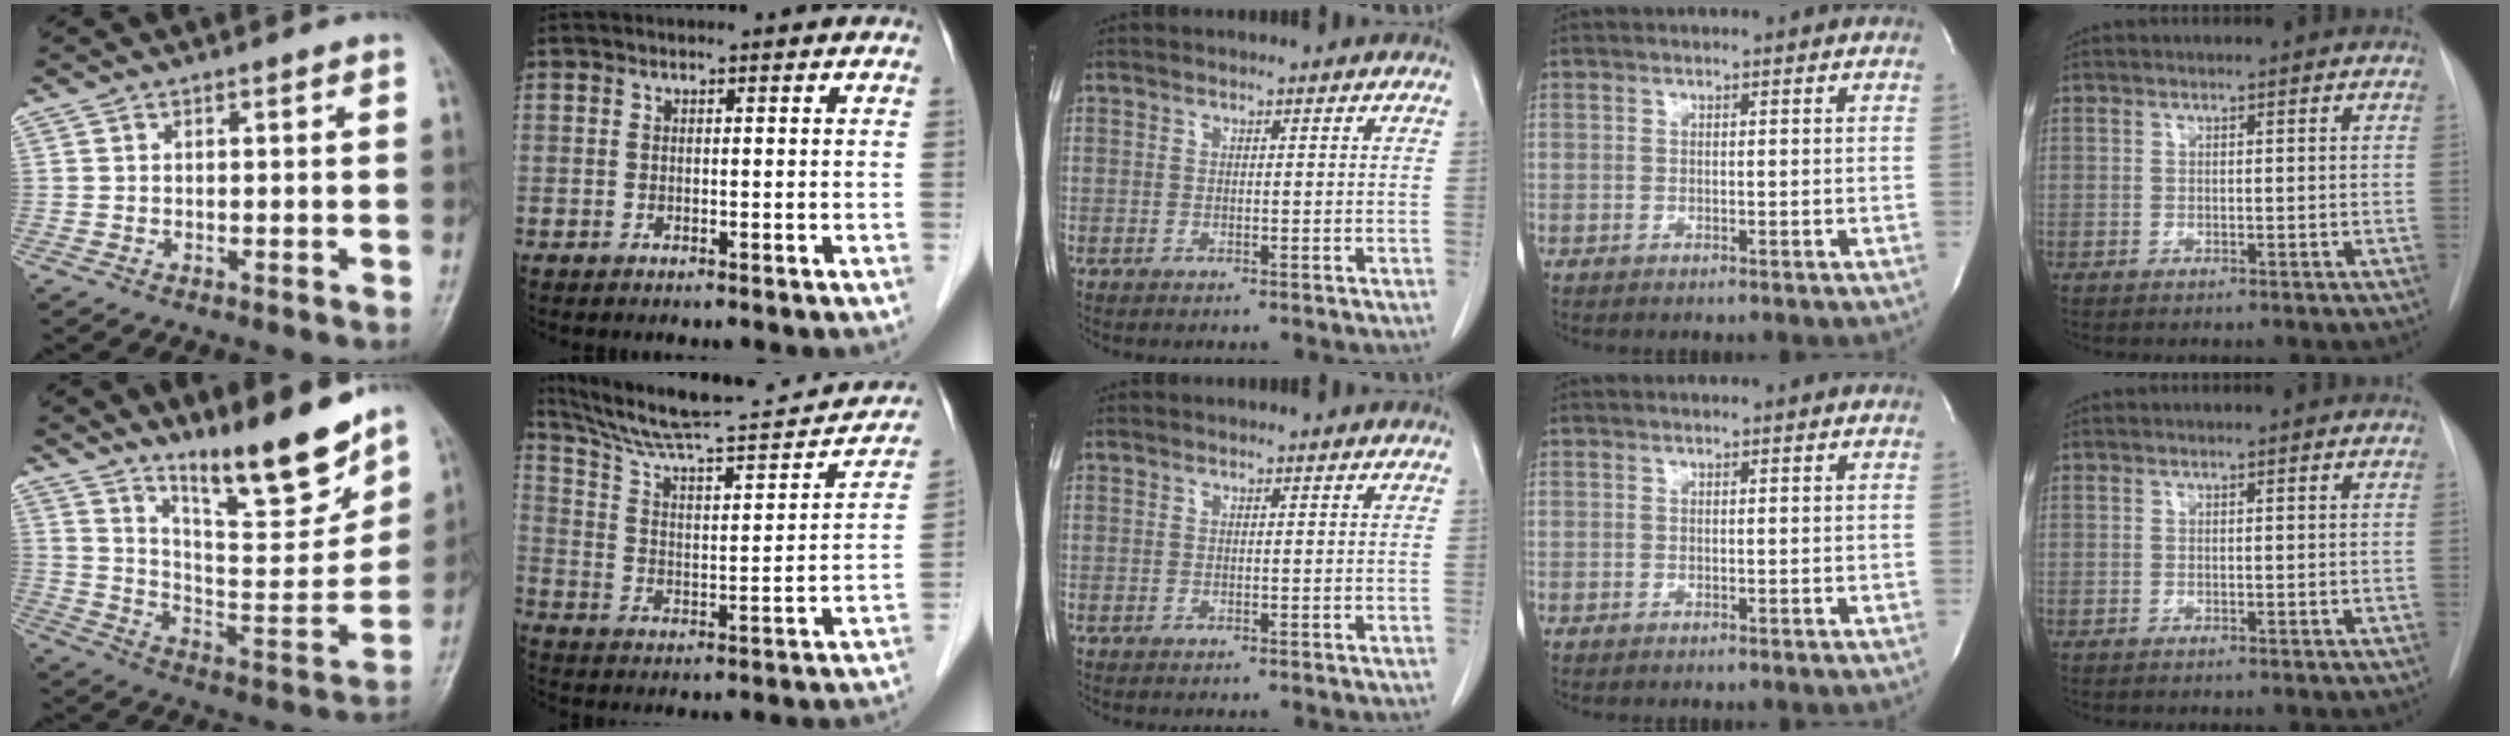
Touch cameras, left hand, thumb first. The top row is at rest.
{"thumb": {"total": 18.5, "force": [13.9, 3.9, 11.6], "torque": [-0.137, -0.094, 0.236]}, "index": {"total": 22.9, "force": [20.9, 2.2, 8.9], "torque": [-0.141, -0.018, 0.307]}}